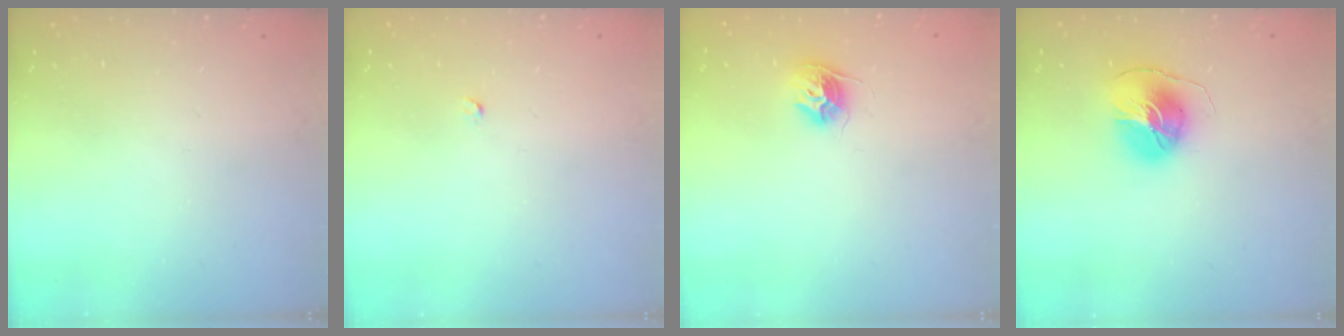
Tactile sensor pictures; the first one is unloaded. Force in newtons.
{"total": 2.0, "press": 2.0, "slide": 0.3}
{"total": 9.6, "press": 9.6, "slide": 0.6}
{"total": 9.1, "press": 9.1, "slide": 0.5}